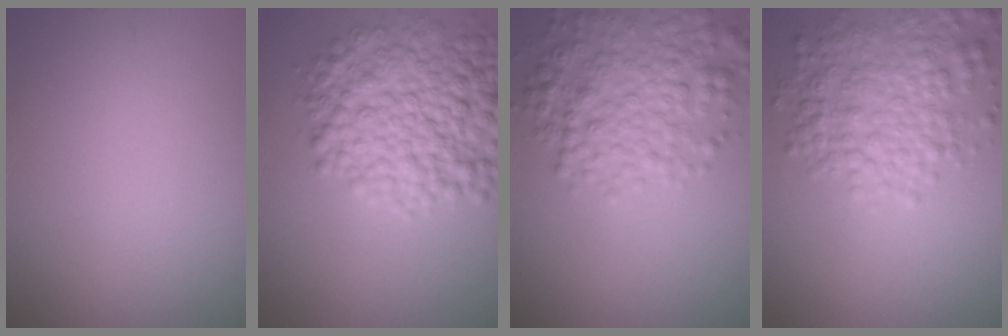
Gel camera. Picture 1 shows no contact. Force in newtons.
{"total": 9.1, "press": 9.1, "slide": 0.2}
{"total": 5.8, "press": 5.8, "slide": 0.2}
{"total": 5.4, "press": 5.3, "slide": 0.2}